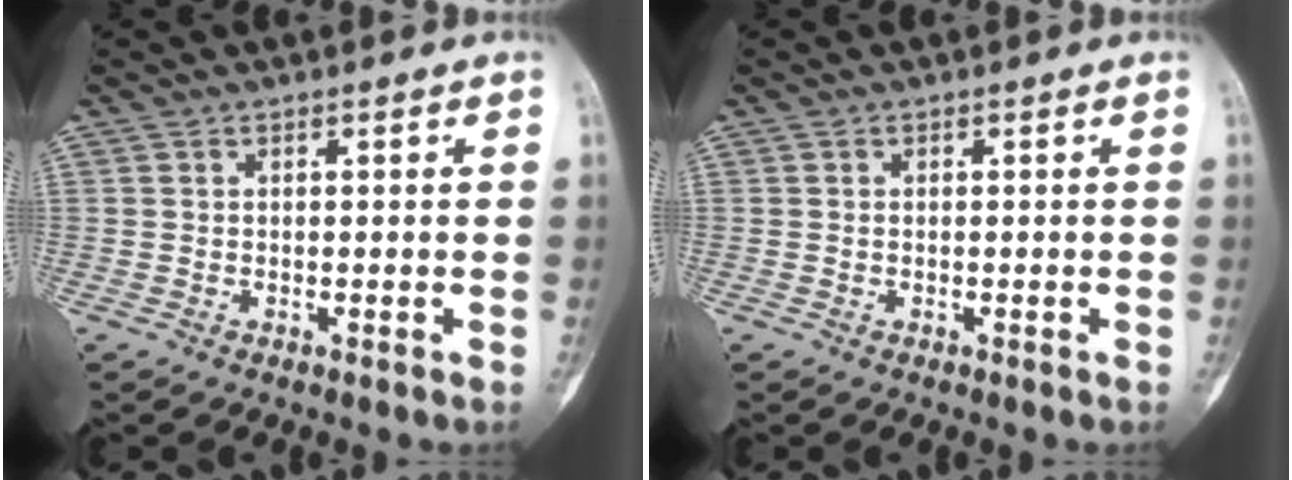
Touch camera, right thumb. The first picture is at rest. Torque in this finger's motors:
{"motor_torque": [-0.39, -0.06, 0.21, 0.04, -0.04]}